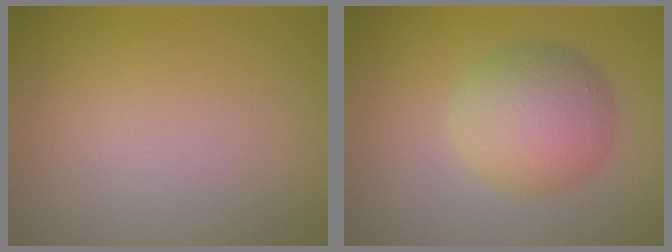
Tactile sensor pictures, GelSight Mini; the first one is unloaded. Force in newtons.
{"total": 5.4, "press": 5.4, "slide": 0.1}